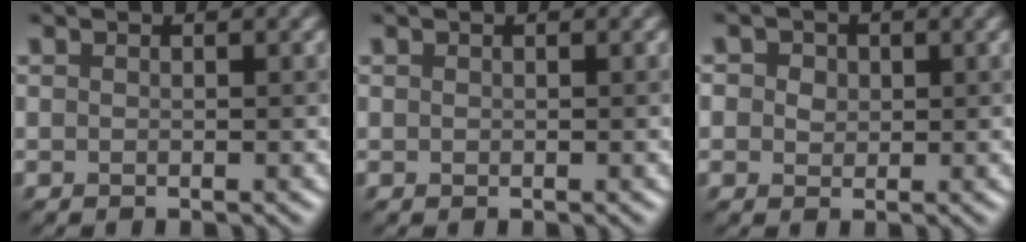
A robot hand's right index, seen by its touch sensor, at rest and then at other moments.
{"total": 0.0}
{"total": 2.6, "force": [0.9, 2.2, 1.1], "torque": [-0.009, 0.030, -0.006]}